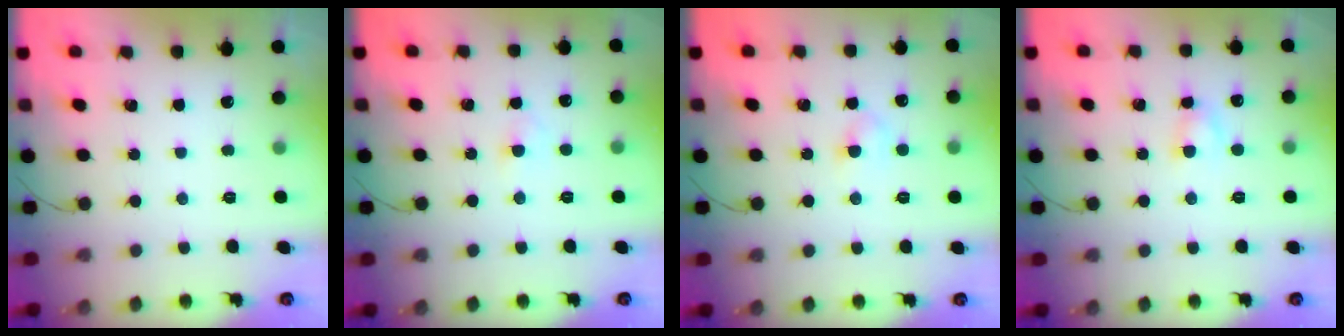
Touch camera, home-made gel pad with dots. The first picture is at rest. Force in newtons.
{"total": 2.1, "press": 1.9, "slide": 0.9}
{"total": 3.0, "press": 2.9, "slide": 1.0}
{"total": 4.0, "press": 3.8, "slide": 1.1}